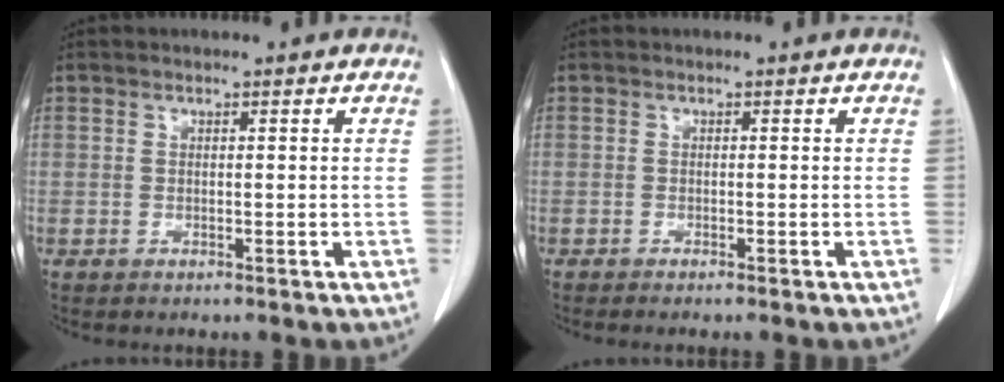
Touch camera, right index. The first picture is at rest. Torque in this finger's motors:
{"motor_torque": [-0.09, 0.12, -0.04, -0.01]}